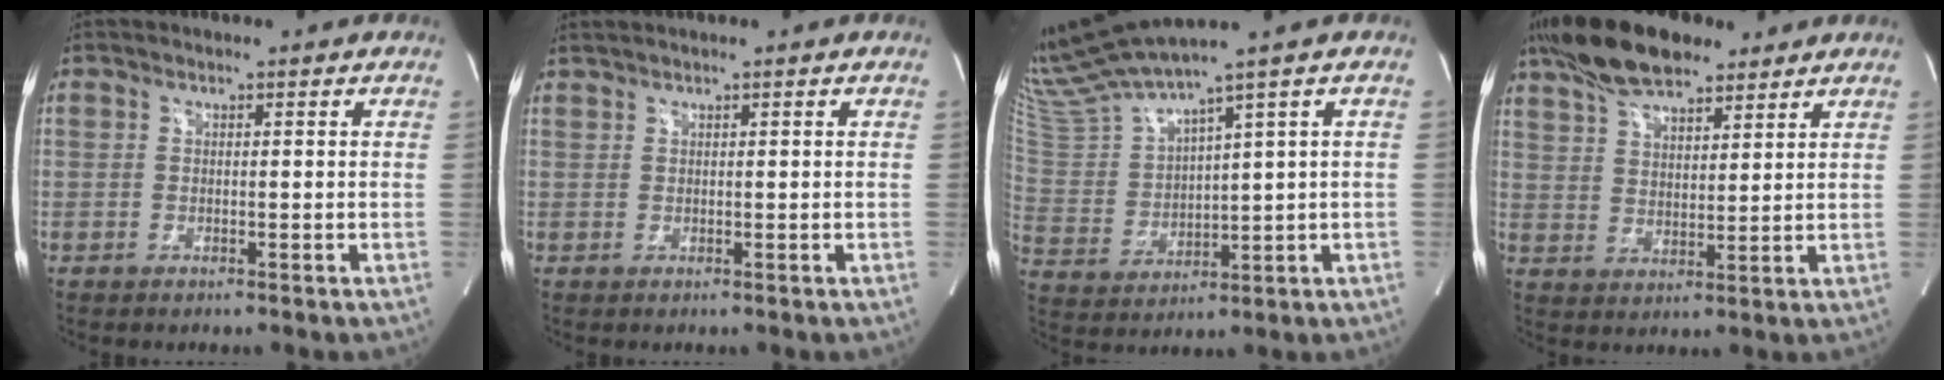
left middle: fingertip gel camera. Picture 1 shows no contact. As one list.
[{"total": 1.1, "force": [1.0, -0.1, 0.4], "torque": [-0.009, 0.010, 0.025]}, {"total": 11.1, "force": [9.7, -1.4, 5.2], "torque": [-0.115, -0.004, 0.202]}, {"total": 13.0, "force": [9.9, 4.4, 7.1], "torque": [-0.143, 0.025, 0.179]}]